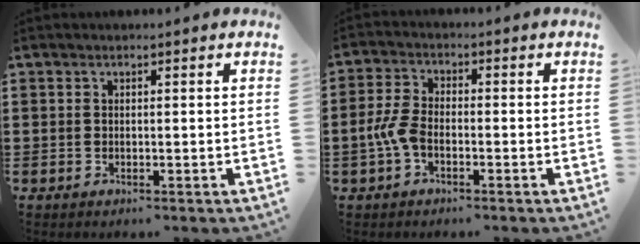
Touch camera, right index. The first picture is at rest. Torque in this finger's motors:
{"motor_torque": [1.43, 0.71, 0.20, 0.04]}